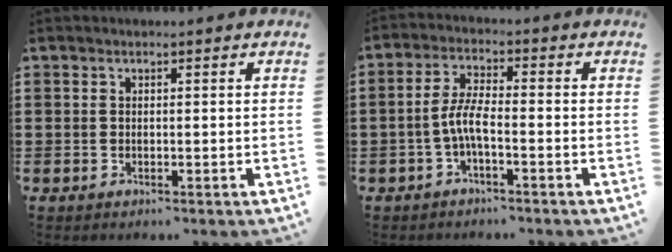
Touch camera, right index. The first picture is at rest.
{"total": 4.7, "force": [-1.7, 1.0, 4.3], "torque": [-0.105, -0.004, -0.042]}